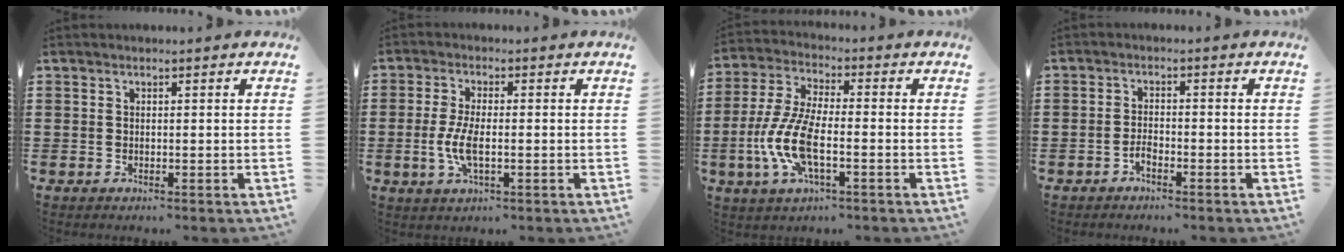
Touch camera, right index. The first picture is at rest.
{"total": 5.4, "force": [-1.0, 1.9, 4.9], "torque": [-0.119, -0.008, -0.027]}
{"total": 9.7, "force": [-2.9, 3.7, 8.4], "torque": [-0.202, -0.014, -0.059]}
{"total": 1.6, "force": [-1.3, 0.6, 0.6], "torque": [-0.015, 0.001, -0.026]}